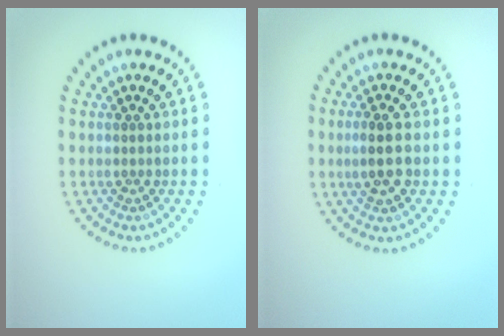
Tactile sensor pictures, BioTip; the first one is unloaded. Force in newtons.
{"total": 2.9, "press": 2.9, "slide": 0.7}